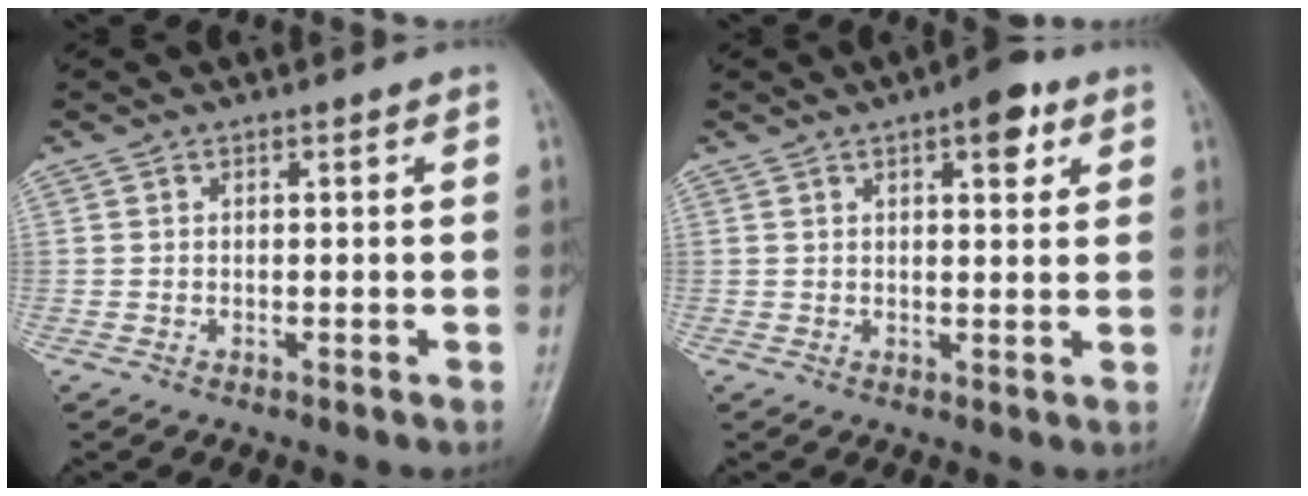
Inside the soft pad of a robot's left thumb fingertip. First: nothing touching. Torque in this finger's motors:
{"motor_torque": [0.88, 0.64, 0.63, -0.51, 0.03]}